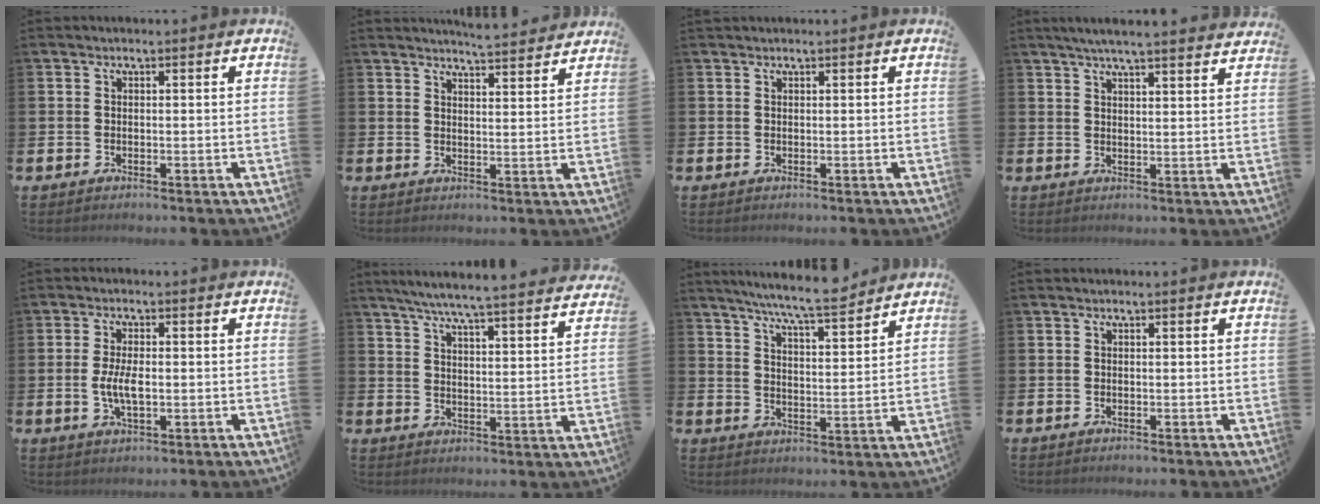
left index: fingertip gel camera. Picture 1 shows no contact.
{"total": 4.6, "force": [4.6, -0.4, 0.1], "torque": [-0.002, -0.032, 0.081]}
{"total": 0.5, "force": [0.5, 0.0, 0.0], "torque": [0.000, 0.001, 0.009]}
{"total": 4.8, "force": [4.6, -0.3, 1.4], "torque": [-0.037, -0.015, 0.081]}
{"total": 4.3, "force": [-0.3, 1.9, 3.8], "torque": [-0.078, 0.001, -0.008]}
{"total": 6.4, "force": [6.1, -0.2, 2.0], "torque": [-0.055, -0.044, 0.103]}
{"total": 7.6, "force": [7.2, -0.1, 2.5], "torque": [-0.067, -0.041, 0.127]}
{"total": 0.0}